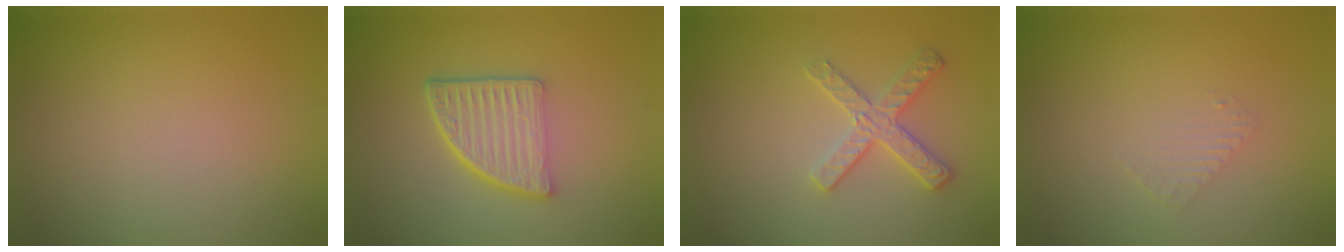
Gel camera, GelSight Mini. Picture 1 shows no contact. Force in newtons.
{"total": 5.5, "press": 3.7, "slide": 4.1}
{"total": 2.7, "press": 2.6, "slide": 0.5}
{"total": 0.9, "press": 0.9, "slide": 0.2}